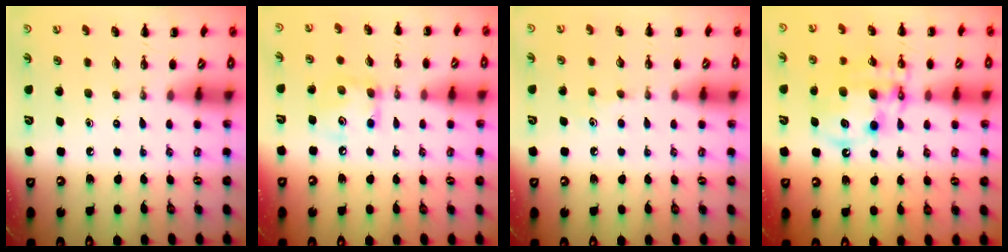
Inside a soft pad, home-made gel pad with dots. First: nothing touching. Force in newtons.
{"total": 8.3, "press": 8.3, "slide": 0.3}
{"total": 4.0, "press": 3.8, "slide": 1.2}
{"total": 12.8, "press": 12.4, "slide": 3.2}